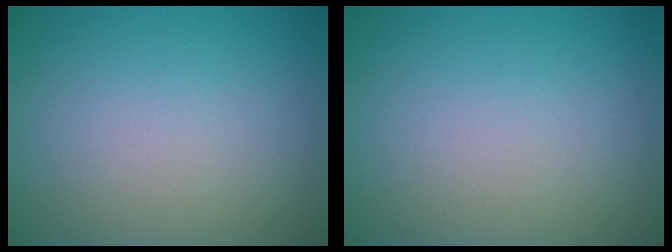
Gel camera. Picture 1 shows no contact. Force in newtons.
{"total": 0.0}